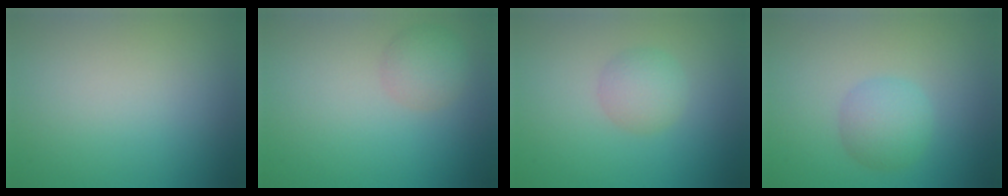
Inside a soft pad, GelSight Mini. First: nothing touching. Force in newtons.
{"total": 2.4, "press": 2.4, "slide": 0.0}
{"total": 2.4, "press": 2.4, "slide": 0.1}
{"total": 2.9, "press": 2.9, "slide": 0.1}